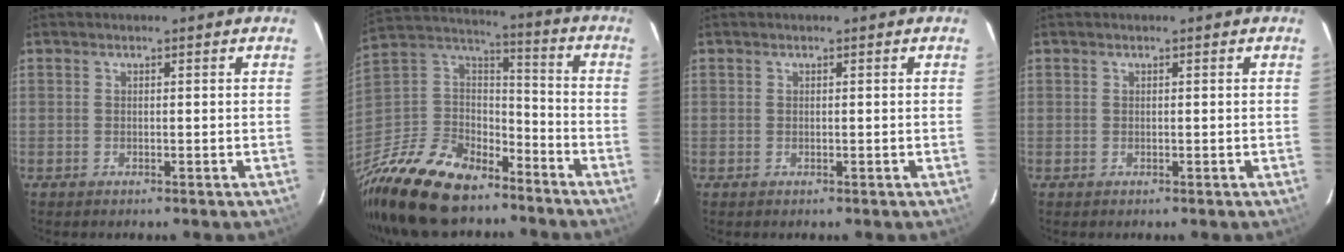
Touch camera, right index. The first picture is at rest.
{"total": 21.0, "force": [-15.4, 10.5, 9.6], "torque": [-0.230, 0.025, -0.260]}
{"total": 0.0}
{"total": 0.0}